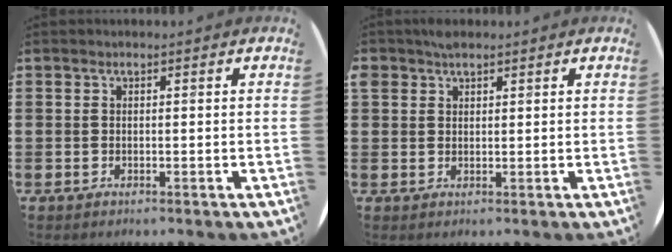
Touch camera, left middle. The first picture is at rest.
{"total": 1.7, "force": [1.5, 0.8, 0.1], "torque": [-0.006, 0.003, 0.031]}